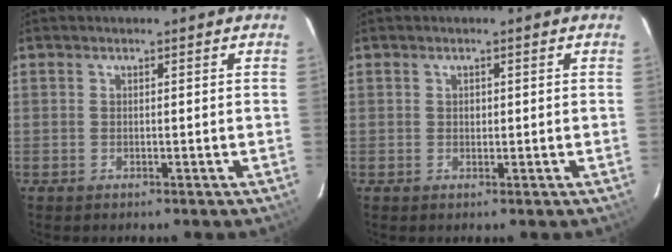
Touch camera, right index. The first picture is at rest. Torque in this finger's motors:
{"motor_torque": [0.10, 0.08, 0.16, 0.02]}